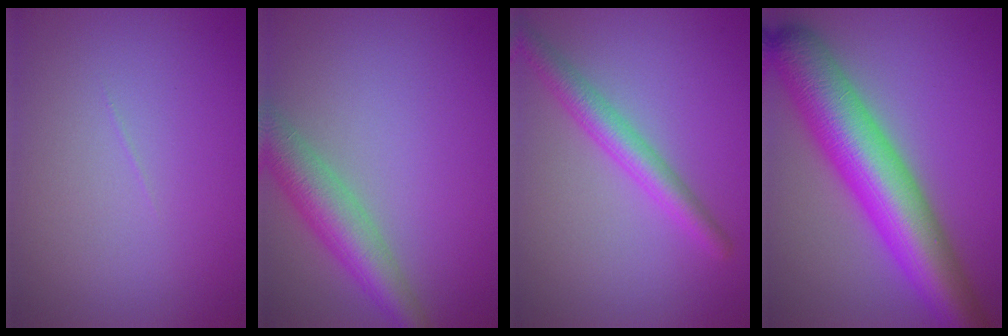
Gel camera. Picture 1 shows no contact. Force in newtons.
{"total": 5.0, "press": 5.0, "slide": 0.2}
{"total": 3.5, "press": 3.5, "slide": 0.2}
{"total": 11.2, "press": 11.2, "slide": 0.3}